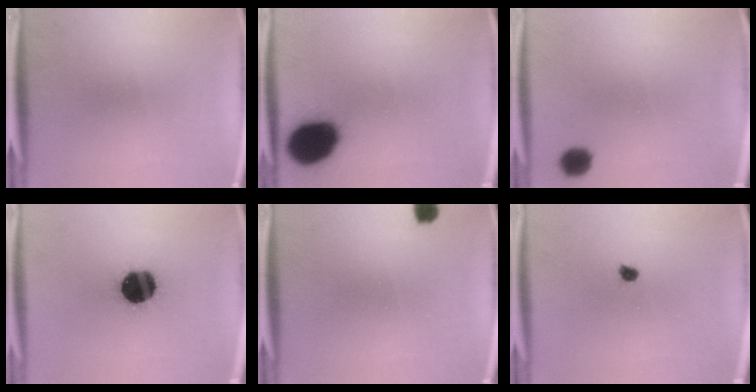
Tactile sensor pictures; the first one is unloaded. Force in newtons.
{"total": 16.9}
{"total": 4.0}
{"total": 16.3}
{"total": 2.2}
{"total": 1.4}